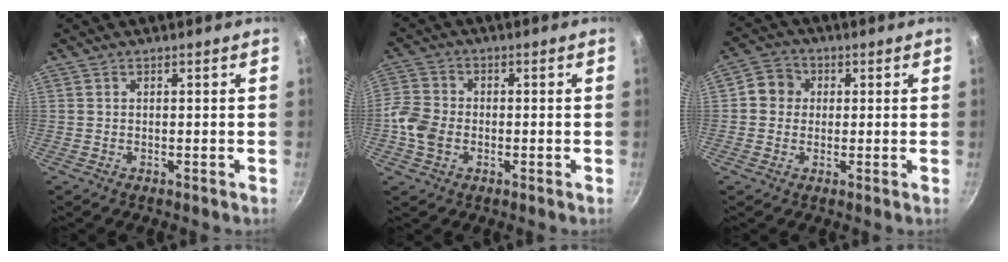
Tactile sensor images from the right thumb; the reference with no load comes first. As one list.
[{"total": 7.1, "force": [-1.7, 5.4, 4.2], "torque": [-0.083, 0.014, -0.048]}, {"total": 5.5, "force": [0.6, 5.0, 2.1], "torque": [-0.005, 0.008, -0.005]}]